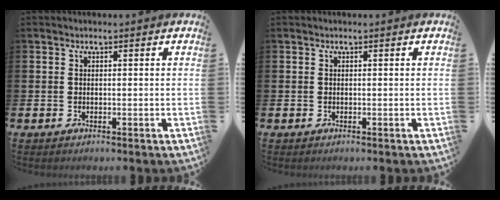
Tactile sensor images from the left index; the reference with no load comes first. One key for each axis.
{"total": 0.0}